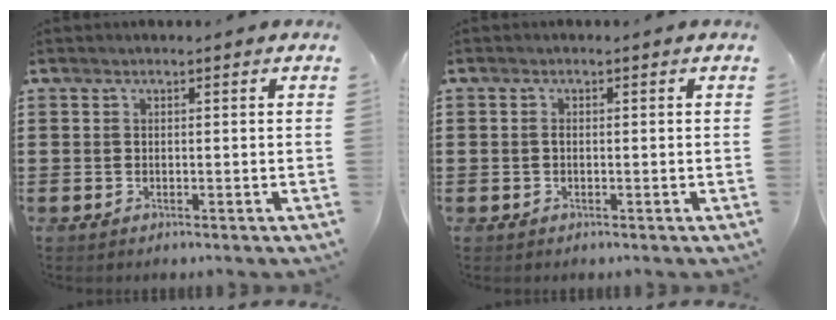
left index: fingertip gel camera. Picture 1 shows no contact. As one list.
[{"total": 0.8, "force": [-0.2, 0.6, 0.4], "torque": [-0.011, 0.001, -0.005]}]